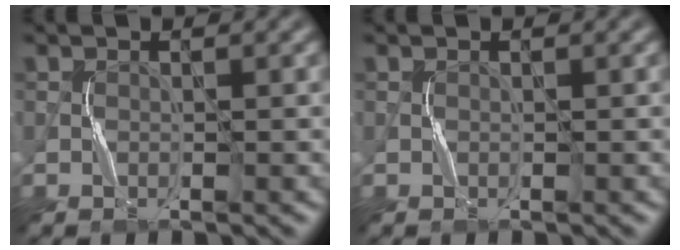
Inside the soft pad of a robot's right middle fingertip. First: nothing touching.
{"total": 0.0}